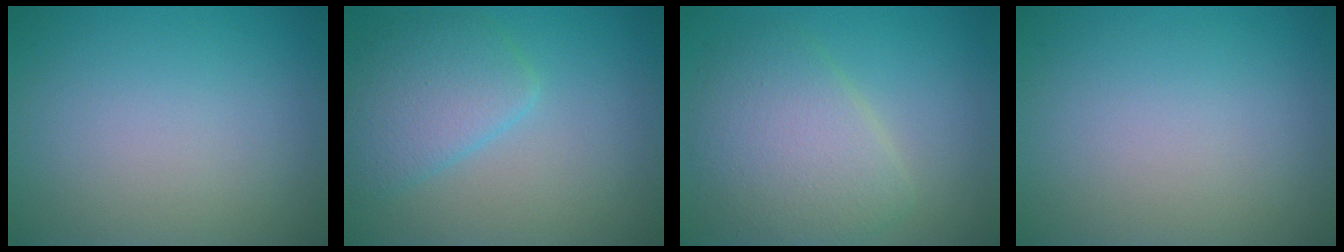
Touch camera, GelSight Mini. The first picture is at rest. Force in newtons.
{"total": 4.2, "press": 4.2, "slide": 0.2}
{"total": 5.8, "press": 5.8, "slide": 0.2}
{"total": 0.0}